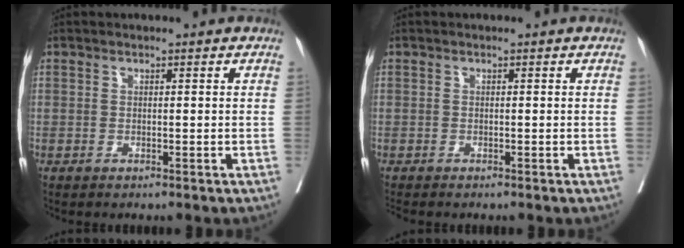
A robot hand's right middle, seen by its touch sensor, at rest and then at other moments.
{"total": 1.9, "force": [-1.7, 0.3, 0.7], "torque": [-0.011, -0.004, -0.024]}